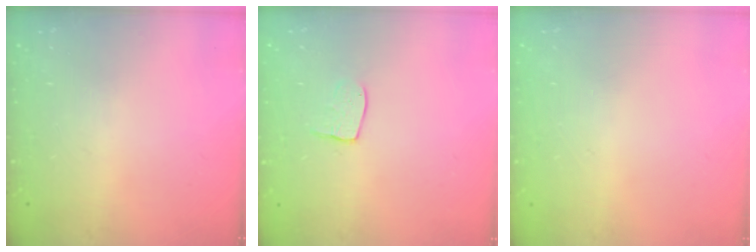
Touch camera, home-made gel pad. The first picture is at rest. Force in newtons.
{"total": 7.0, "press": 7.0, "slide": 0.5}
{"total": 0.0}